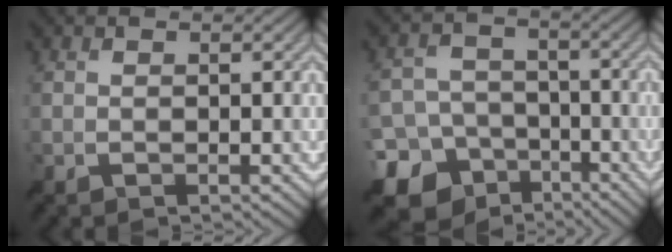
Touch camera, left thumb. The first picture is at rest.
{"total": 14.3, "force": [-8.1, 11.2, 3.7], "torque": [-0.117, -0.046, -0.144]}